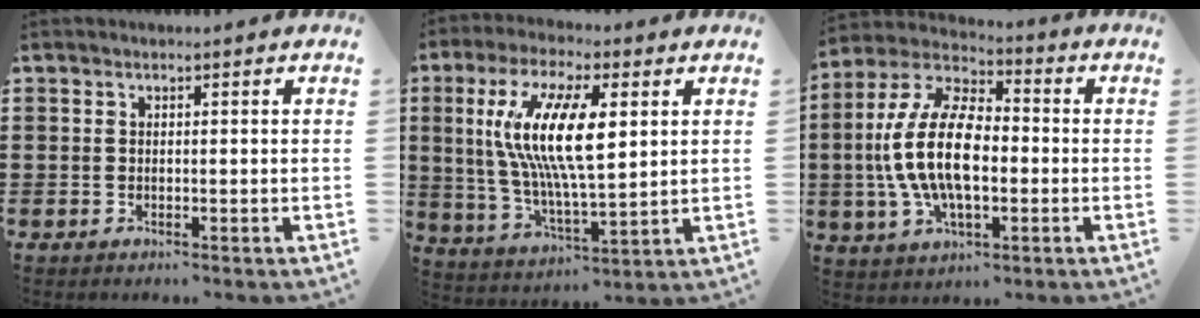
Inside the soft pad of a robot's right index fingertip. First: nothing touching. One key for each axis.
{"total": 12.9, "fx": 3.1, "fy": 4.0, "fz": 11.9, "tx": -0.246, "ty": 0.002, "tz": 0.052}
{"total": 14.1, "fx": -1.4, "fy": 7.0, "fz": 12.2, "tx": -0.281, "ty": -0.003, "tz": -0.032}